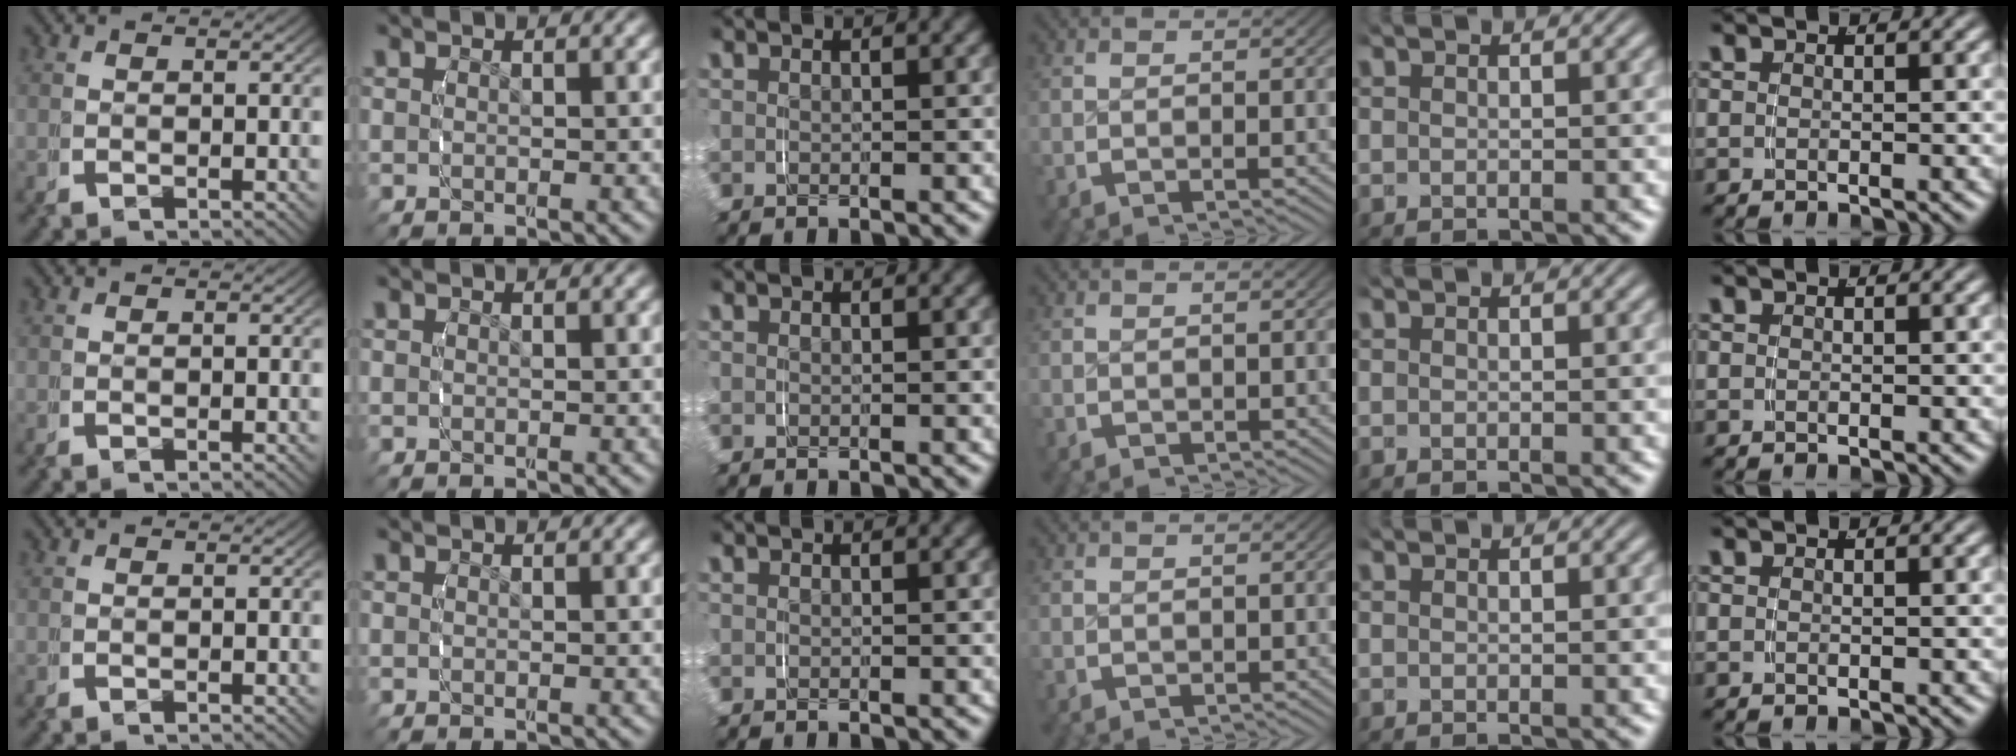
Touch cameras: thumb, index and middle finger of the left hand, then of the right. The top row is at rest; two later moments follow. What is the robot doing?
{"motion": "grasp_and_lifting", "object": "fork"}